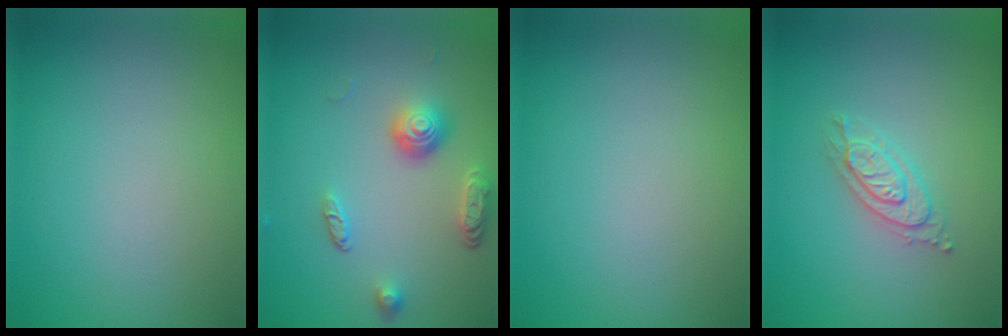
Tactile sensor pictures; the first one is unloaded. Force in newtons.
{"total": 3.7, "press": 2.7, "slide": 2.6}
{"total": 0.0}
{"total": 2.6, "press": 2.6, "slide": 0.5}